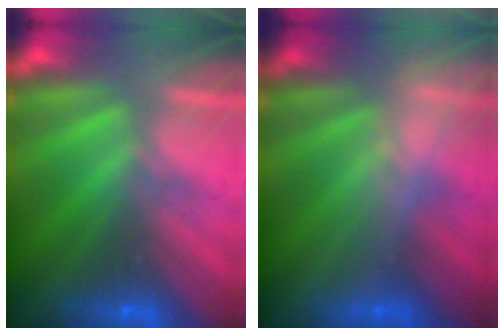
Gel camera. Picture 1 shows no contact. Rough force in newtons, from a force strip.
{"total": 2.5}